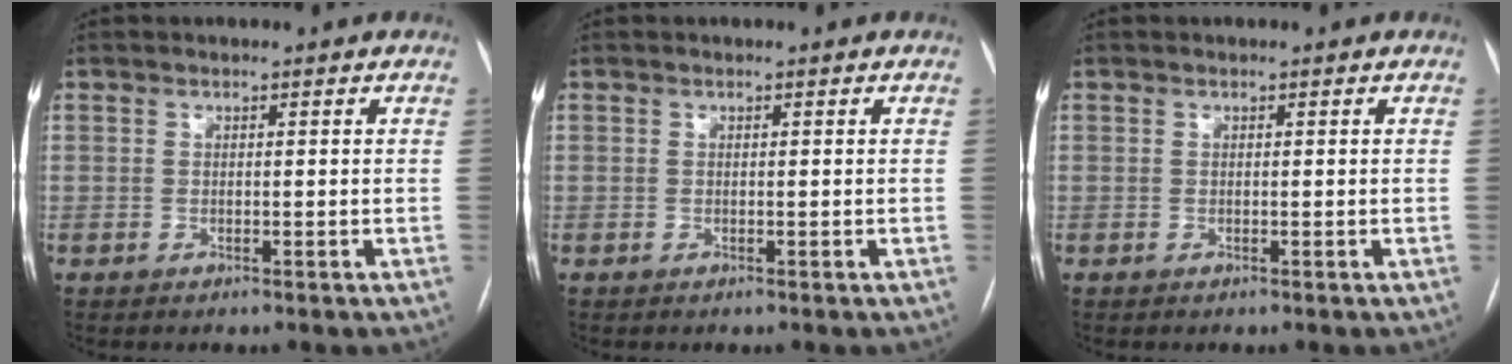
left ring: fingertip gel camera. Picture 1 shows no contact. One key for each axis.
{"total": 0.0}
{"total": 0.0}